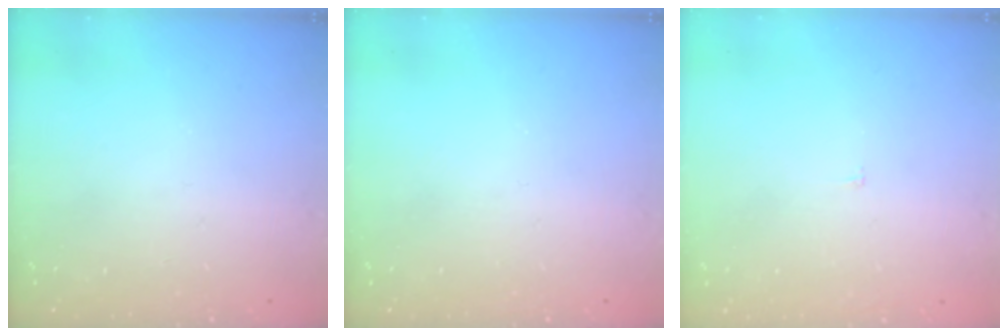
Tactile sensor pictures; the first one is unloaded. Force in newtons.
{"total": 0.0}
{"total": 2.2, "press": 2.2, "slide": 0.2}